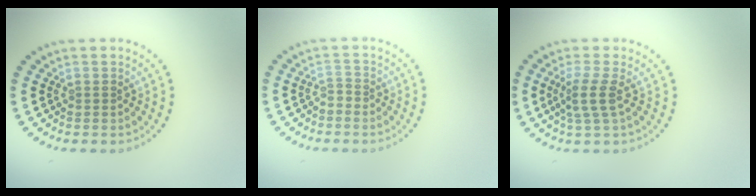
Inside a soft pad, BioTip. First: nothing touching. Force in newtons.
{"total": 0.7, "press": 0.4, "slide": 0.6}
{"total": 2.6, "press": 2.0, "slide": 1.6}